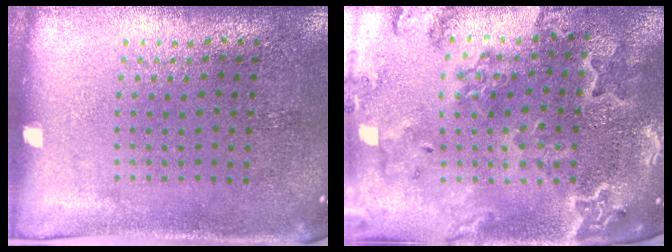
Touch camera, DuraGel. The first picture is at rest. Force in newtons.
{"total": 2.3, "press": 2.2, "slide": 0.5}